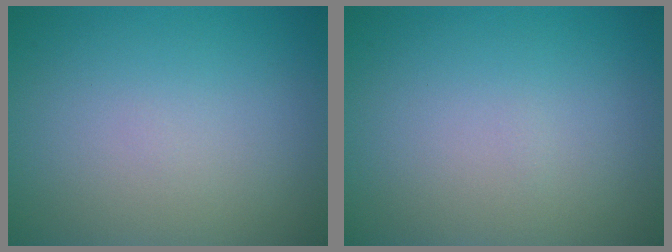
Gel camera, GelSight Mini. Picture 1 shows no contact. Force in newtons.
{"total": 0.0}